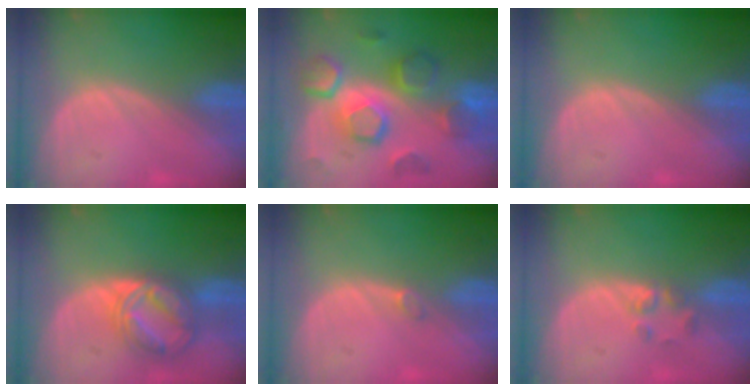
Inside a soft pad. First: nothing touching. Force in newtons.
{"total": 10.4, "press": 10.4, "slide": 0.8}
{"total": 0.0}
{"total": 7.6, "press": 7.6, "slide": 0.6}
{"total": 0.9, "press": 0.9, "slide": 0.3}
{"total": 2.3, "press": 2.2, "slide": 0.8}